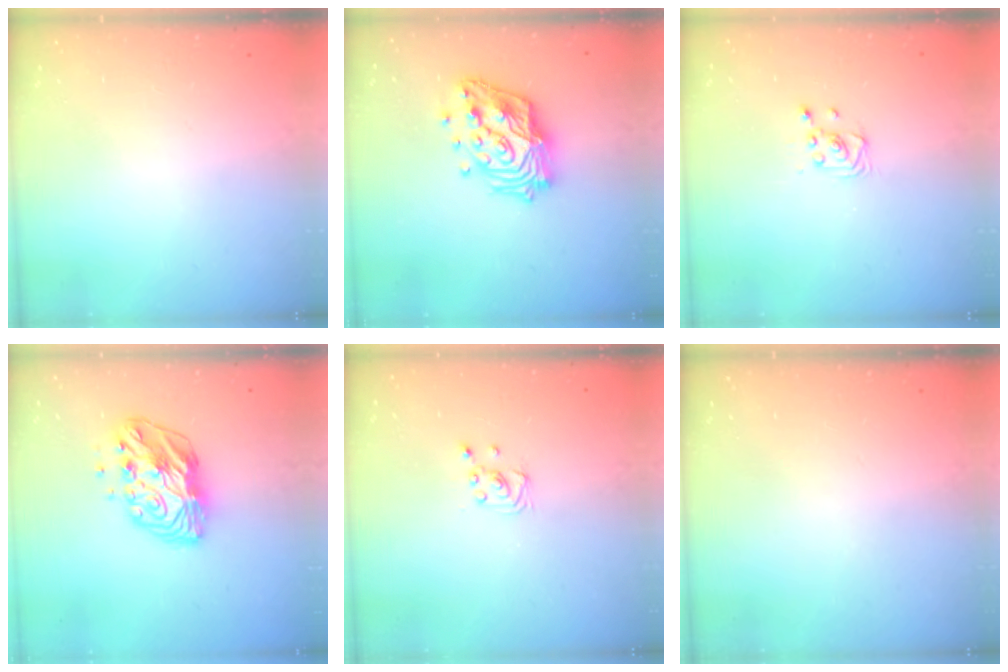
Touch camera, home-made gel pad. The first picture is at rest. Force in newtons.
{"total": 17.5, "press": 17.4, "slide": 1.4}
{"total": 2.6, "press": 2.6, "slide": 0.2}
{"total": 12.7, "press": 12.7, "slide": 1.0}
{"total": 2.3, "press": 2.3, "slide": 0.2}
{"total": 0.0}